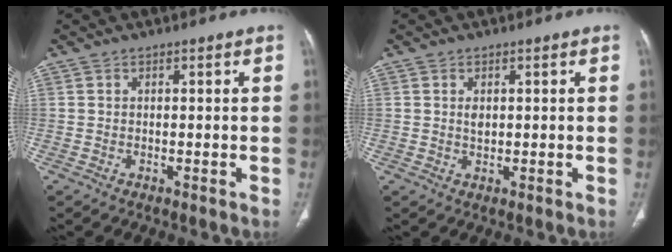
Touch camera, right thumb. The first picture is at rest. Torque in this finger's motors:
{"motor_torque": [0.73, 0.56, -0.23, 0.20, 0.03]}